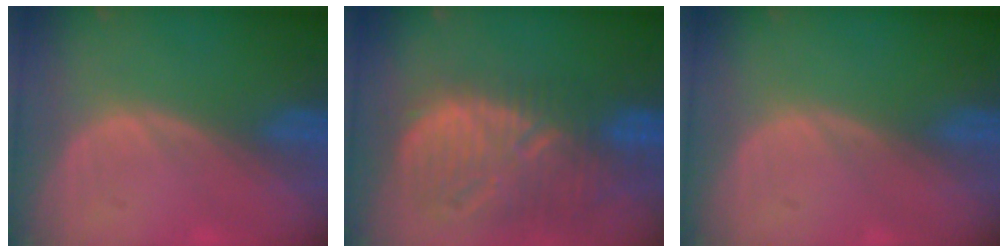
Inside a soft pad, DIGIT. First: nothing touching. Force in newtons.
{"total": 13.1, "press": 11.4, "slide": 6.5}
{"total": 0.0}